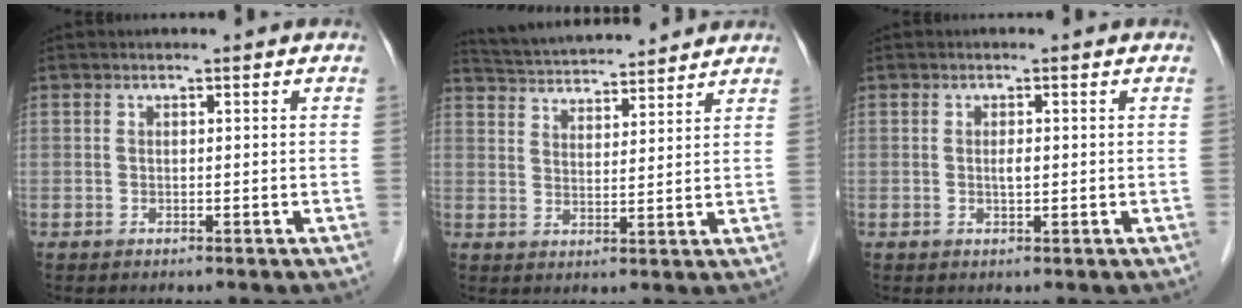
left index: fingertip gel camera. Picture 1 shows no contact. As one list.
[{"total": 12.2, "force": [11.5, 1.7, 3.5], "torque": [-0.060, 0.028, 0.169]}, {"total": 1.2, "force": [0.1, 0.3, 1.1], "torque": [-0.020, 0.000, 0.001]}]